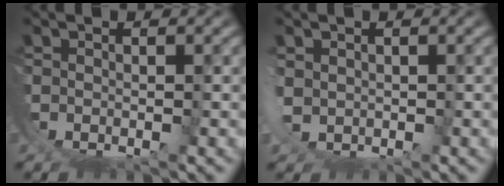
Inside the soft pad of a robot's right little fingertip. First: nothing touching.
{"total": 1.6, "force": [0.8, 0.7, 1.2], "torque": [-0.049, -0.014, 0.027]}